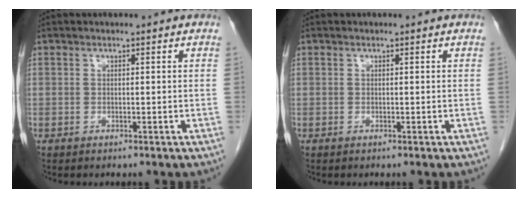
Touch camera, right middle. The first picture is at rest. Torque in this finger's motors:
{"motor_torque": [0.14, 0.03, 0.02, 0.01]}